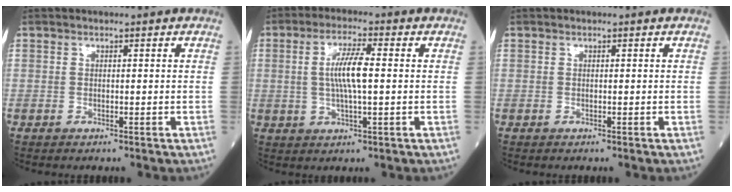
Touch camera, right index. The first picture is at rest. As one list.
[{"total": 6.8, "force": [0.5, 1.0, 6.8], "torque": [-0.134, 0.005, 0.007]}, {"total": 0.0}]